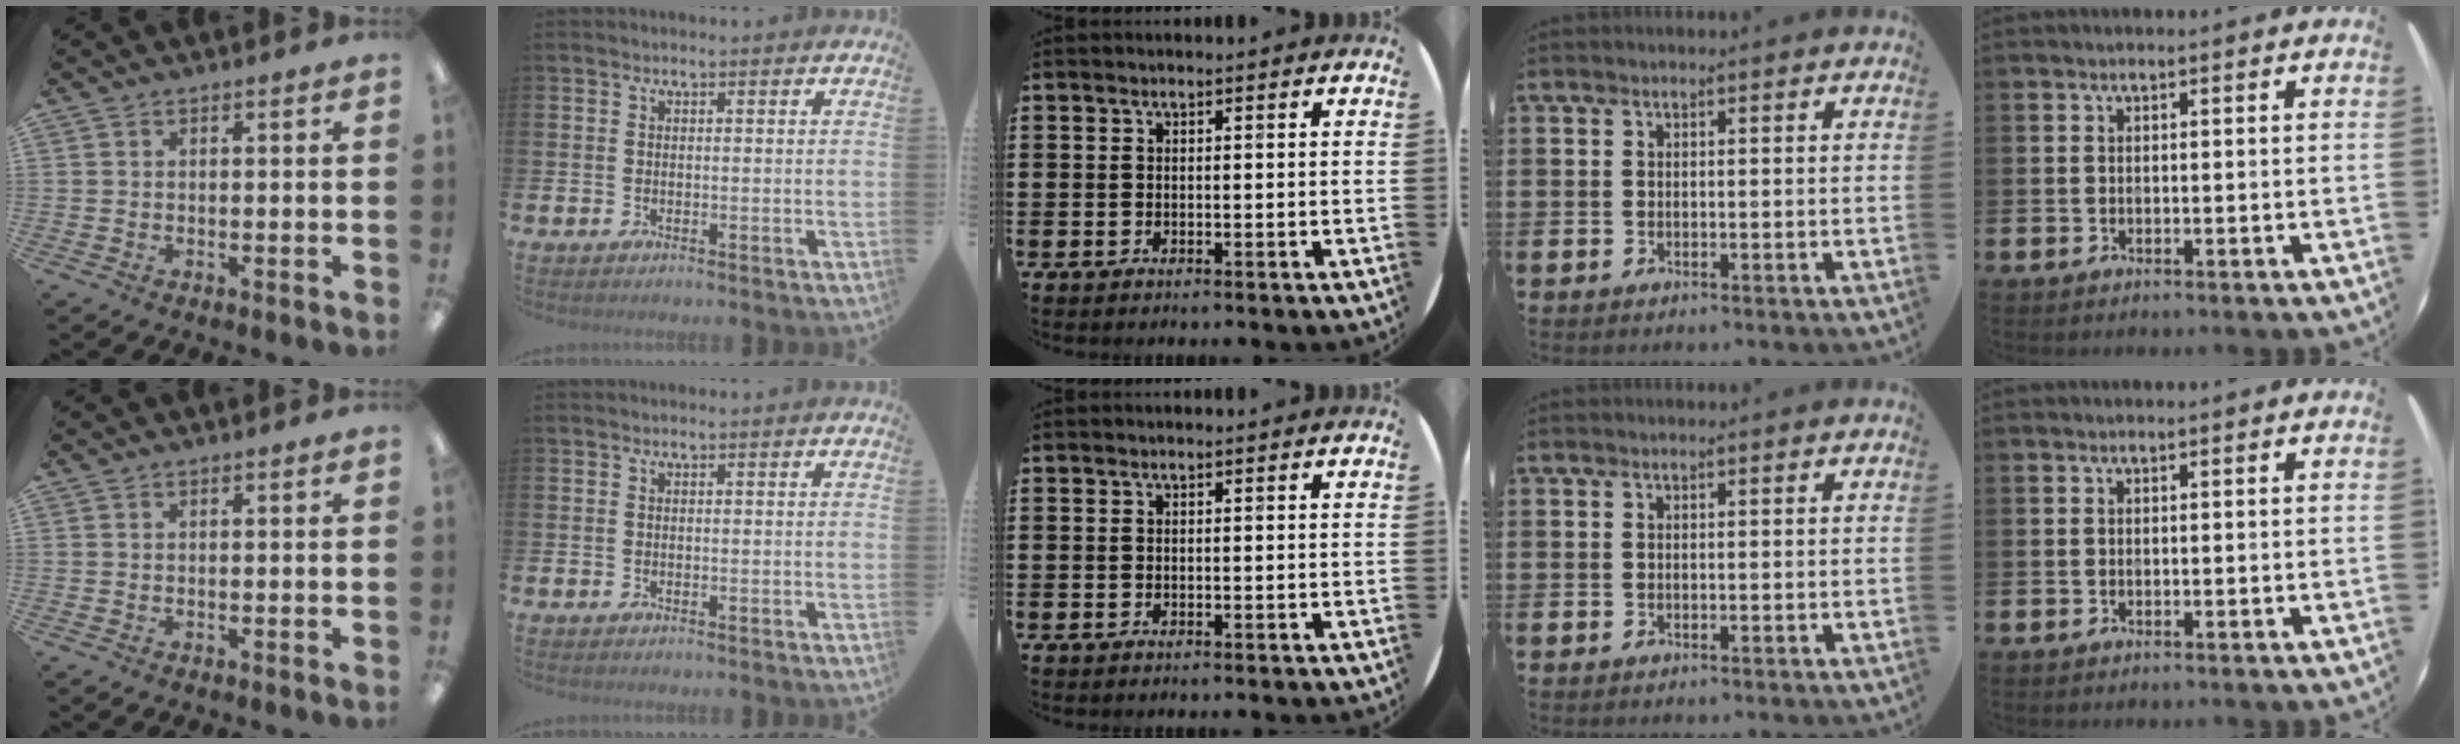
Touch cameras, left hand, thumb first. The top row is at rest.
{}